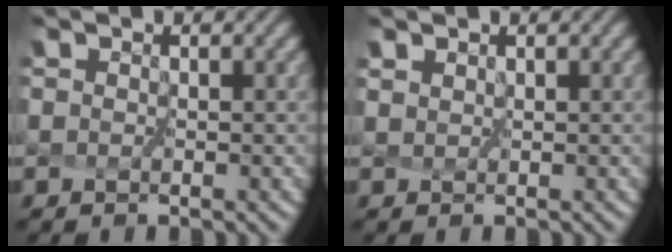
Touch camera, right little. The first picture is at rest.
{"total": 0.9, "force": [0.8, 0.4, 0.3], "torque": [-0.013, 0.000, 0.015]}